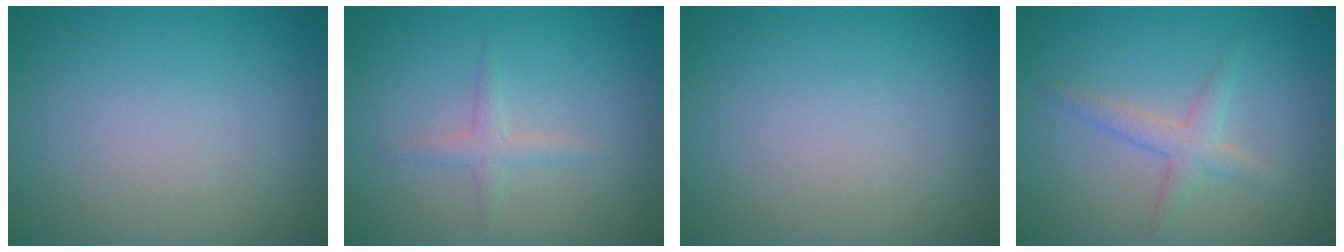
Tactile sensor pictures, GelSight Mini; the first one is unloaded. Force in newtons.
{"total": 1.9, "press": 1.9, "slide": 0.1}
{"total": 0.0}
{"total": 2.2, "press": 2.2, "slide": 0.1}